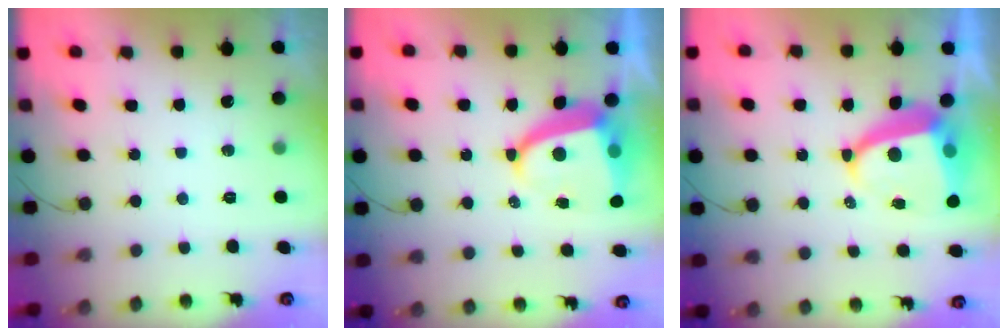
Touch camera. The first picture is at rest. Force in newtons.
{"total": 8.4, "press": 8.3, "slide": 1.1}
{"total": 8.6, "press": 8.5, "slide": 1.0}